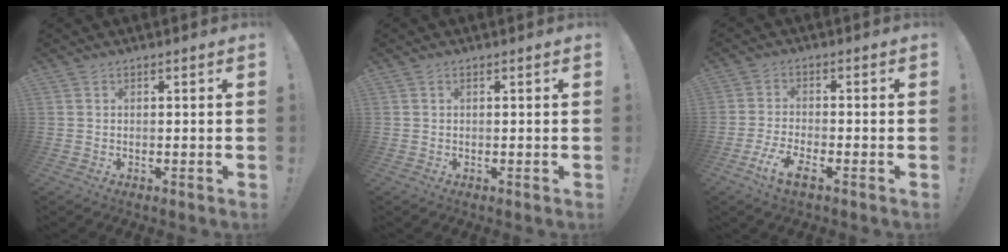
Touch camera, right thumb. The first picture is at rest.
{"total": 0.0}
{"total": 7.3, "force": [-3.9, 2.7, 5.6], "torque": [-0.116, 0.003, -0.069]}